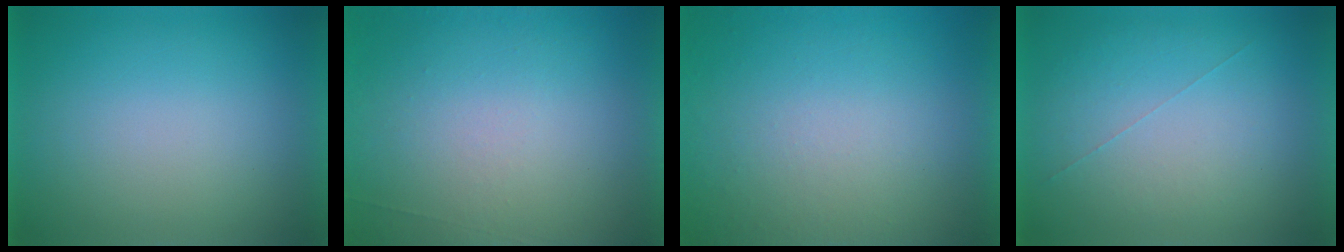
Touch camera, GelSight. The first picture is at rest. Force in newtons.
{"total": 7.0}
{"total": 8.3}
{"total": 1.0}